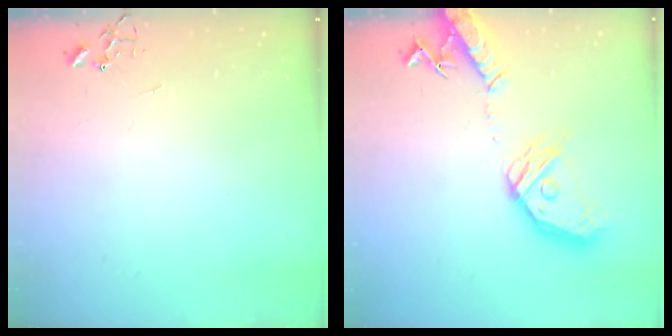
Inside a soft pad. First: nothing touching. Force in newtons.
{"total": 21.3, "press": 21.1, "slide": 3.1}